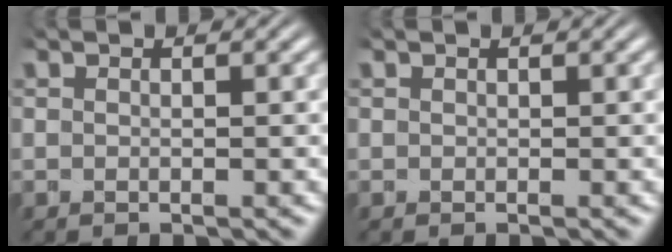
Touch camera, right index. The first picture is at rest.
{"total": 0.0}